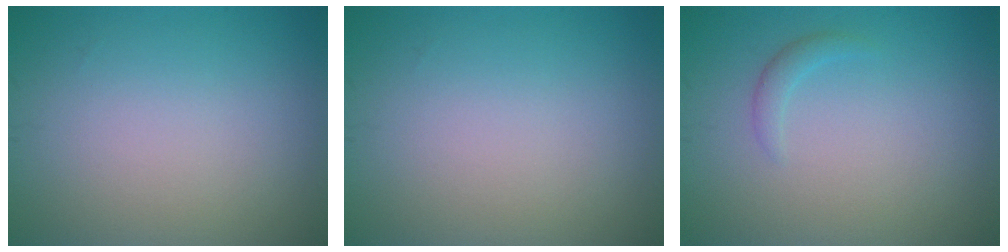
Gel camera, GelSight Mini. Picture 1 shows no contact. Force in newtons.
{"total": 0.0}
{"total": 1.0, "press": 1.0, "slide": 0.0}